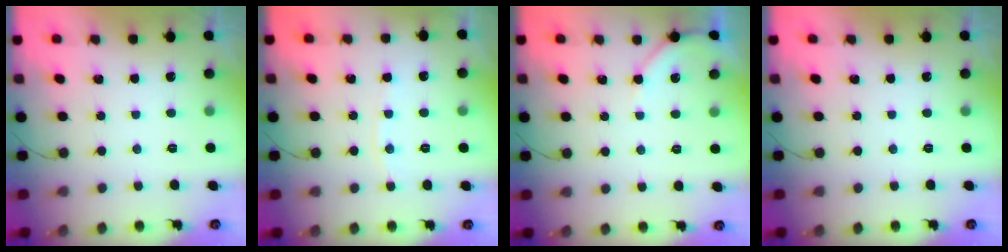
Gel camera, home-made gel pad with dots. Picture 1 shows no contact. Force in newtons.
{"total": 5.0, "press": 5.0, "slide": 0.7}
{"total": 4.0, "press": 3.9, "slide": 0.7}
{"total": 0.0}